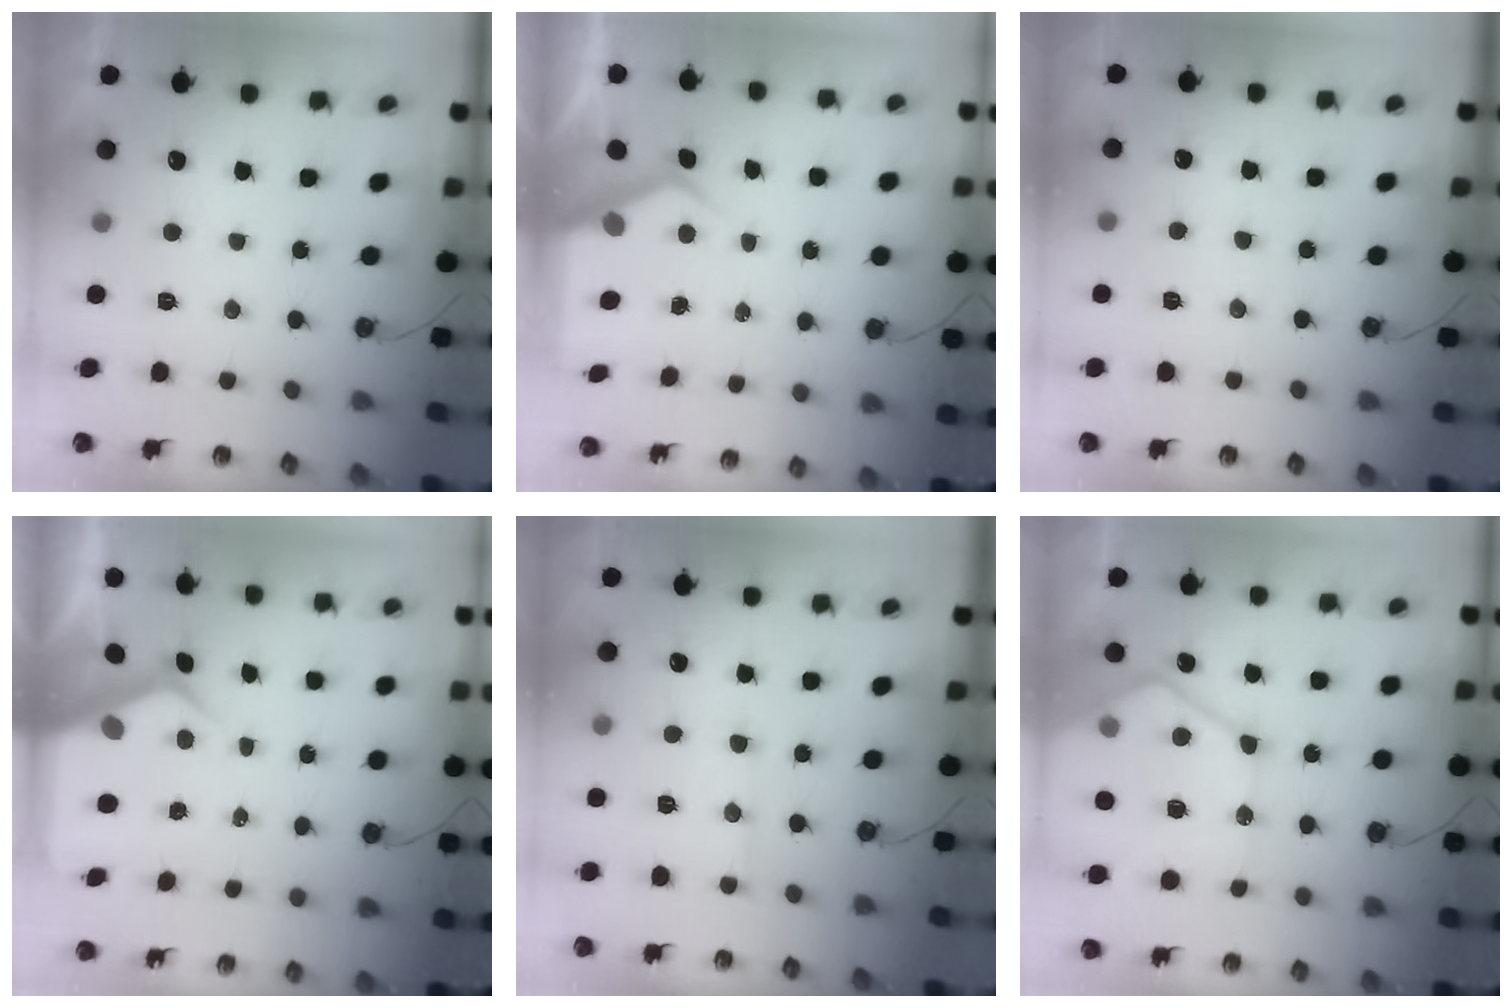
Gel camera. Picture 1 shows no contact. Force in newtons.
{"total": 4.4, "press": 4.4, "slide": 0.4}
{"total": 3.9, "press": 3.8, "slide": 0.5}
{"total": 6.3, "press": 6.3, "slide": 0.6}
{"total": 7.4, "press": 7.4, "slide": 0.5}
{"total": 16.5, "press": 16.5, "slide": 1.8}